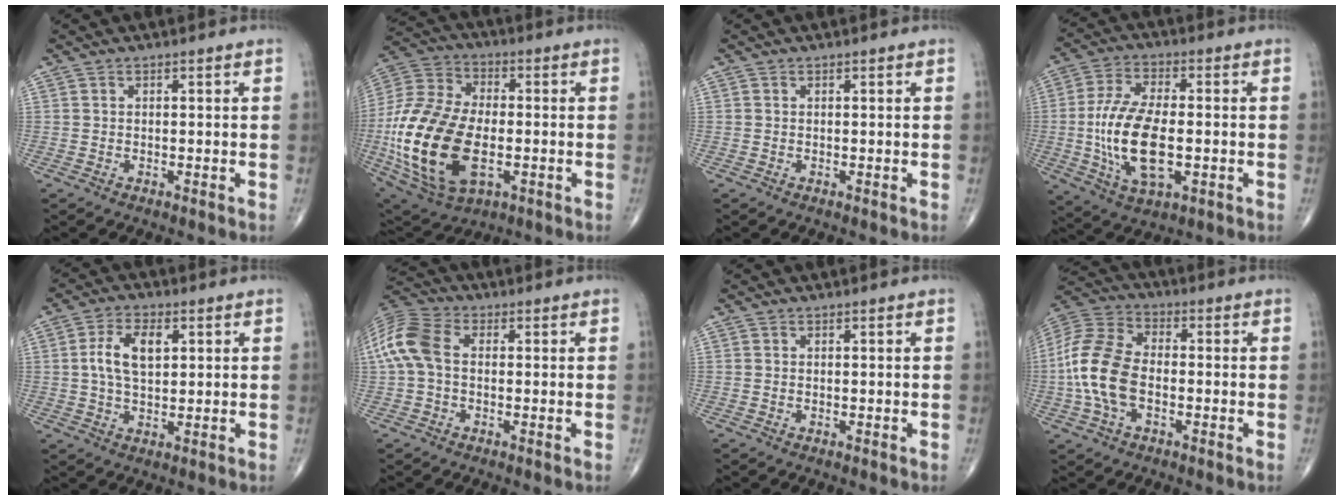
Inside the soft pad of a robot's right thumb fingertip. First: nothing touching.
{"total": 24.6, "force": [-4.3, 13.9, 19.9], "torque": [-0.411, 0.001, -0.065]}
{"total": 0.0}
{"total": 15.7, "force": [-1.9, 7.5, 13.7], "torque": [-0.269, 0.004, -0.031]}
{"total": 7.7, "force": [1.6, 4.2, 6.2], "torque": [-0.113, 0.003, 0.030]}
{"total": 10.0, "force": [0.6, 6.5, 7.6], "torque": [-0.173, 0.026, 0.004]}
{"total": 0.0}
{"total": 14.1, "force": [-2.2, 8.4, 11.1], "torque": [-0.239, 0.030, -0.047]}